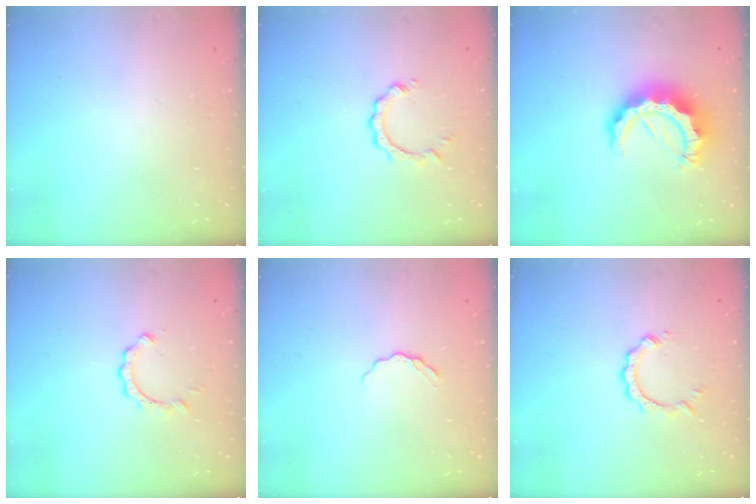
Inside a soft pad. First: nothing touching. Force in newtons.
{"total": 4.5, "press": 4.5, "slide": 0.3}
{"total": 12.7, "press": 12.6, "slide": 1.1}
{"total": 2.8, "press": 2.8, "slide": 0.2}
{"total": 3.2, "press": 3.1, "slide": 0.4}
{"total": 4.5, "press": 4.5, "slide": 0.3}